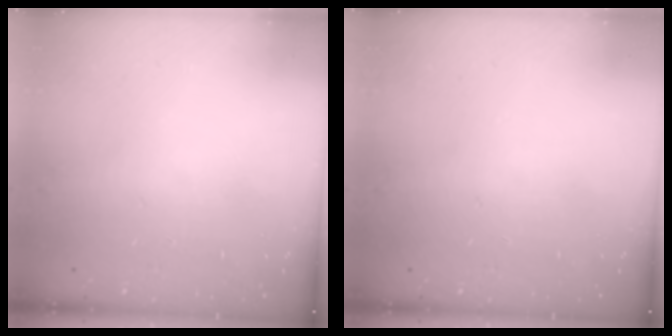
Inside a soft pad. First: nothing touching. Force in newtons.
{"total": 0.0}